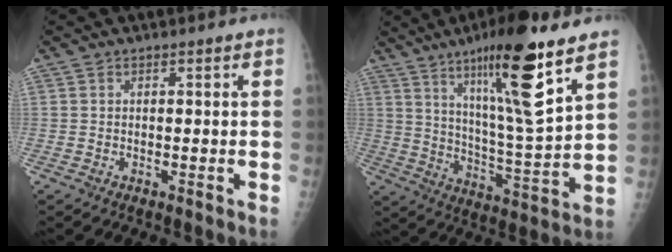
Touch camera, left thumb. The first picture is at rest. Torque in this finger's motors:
{"motor_torque": [1.78, 1.89, 1.96, -0.81, 0.51]}